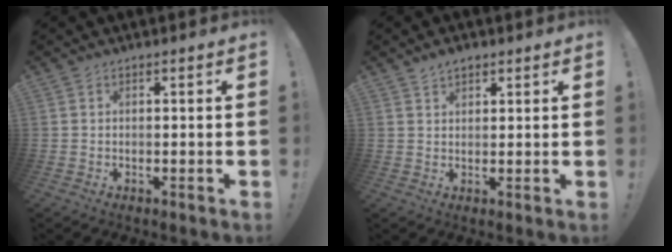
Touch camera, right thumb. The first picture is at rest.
{"total": 3.0, "force": [2.2, 1.7, 1.1], "torque": [-0.016, -0.009, 0.040]}